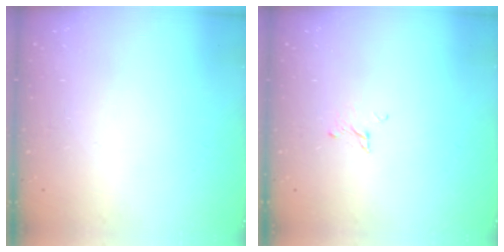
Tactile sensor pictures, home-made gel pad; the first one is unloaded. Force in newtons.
{"total": 2.2, "press": 2.2, "slide": 0.1}